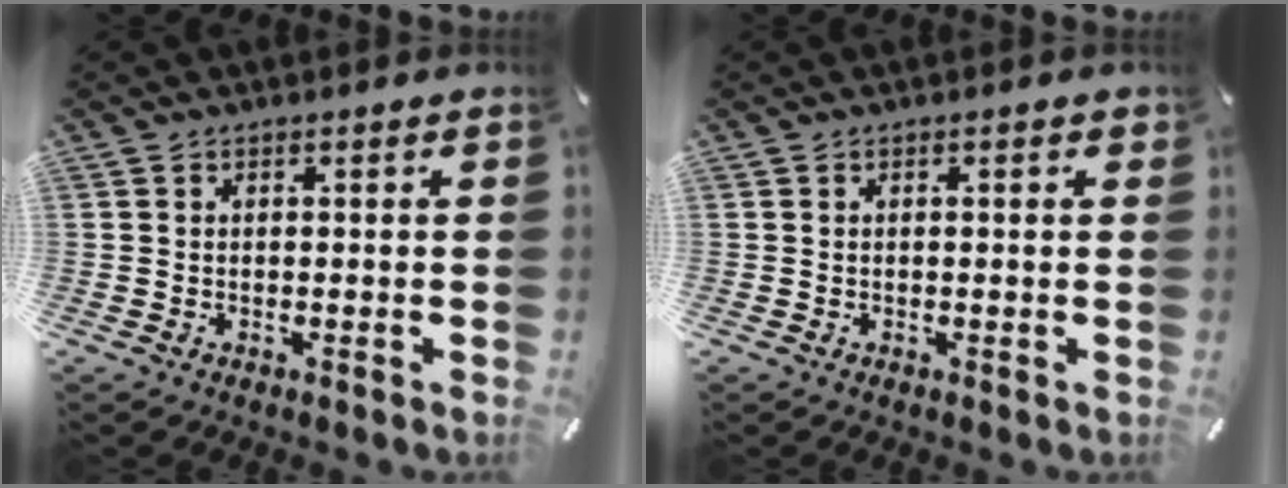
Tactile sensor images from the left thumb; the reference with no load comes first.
{"total": 1.0, "force": [0.1, 0.2, 0.9], "torque": [-0.011, -0.001, 0.000]}